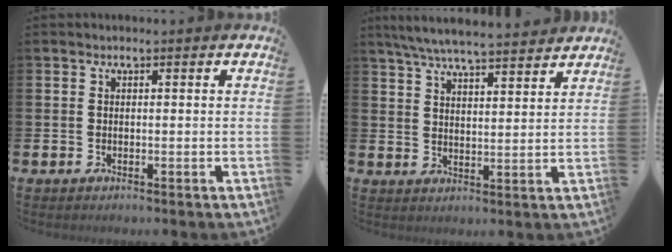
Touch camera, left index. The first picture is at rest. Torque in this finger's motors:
{"motor_torque": [1.05, -1.09, 0.74, 0.21]}